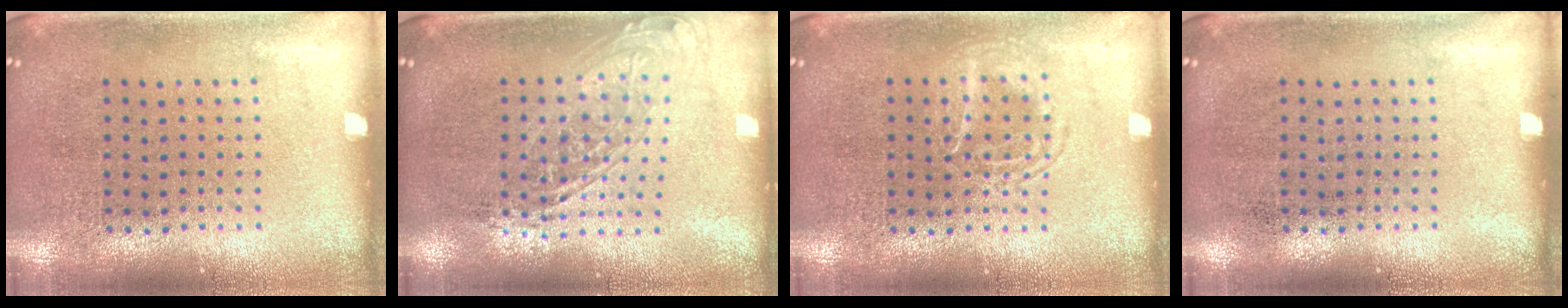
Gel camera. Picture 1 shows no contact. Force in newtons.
{"total": 1.7, "press": 1.4, "slide": 0.9}
{"total": 1.7, "press": 1.7, "slide": 0.2}
{"total": 0.0}